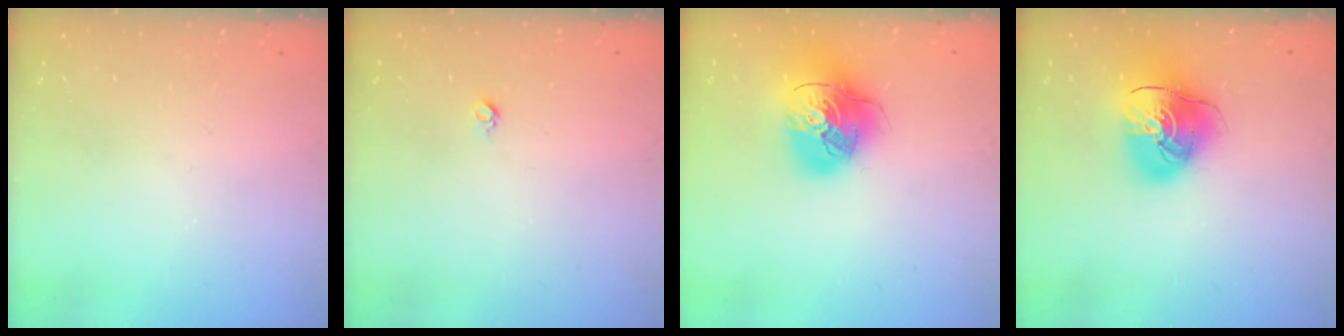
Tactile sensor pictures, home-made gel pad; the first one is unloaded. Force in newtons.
{"total": 3.0, "press": 2.9, "slide": 0.4}
{"total": 17.1, "press": 17.0, "slide": 2.5}
{"total": 13.8, "press": 13.6, "slide": 2.0}